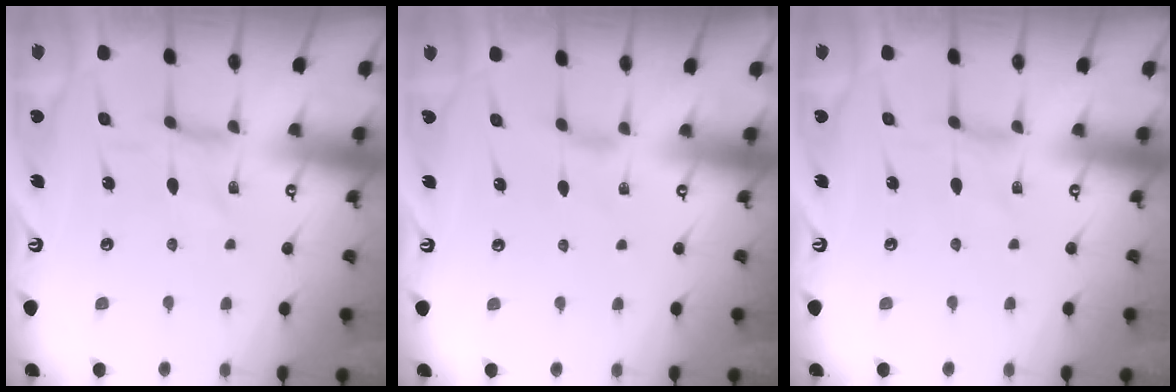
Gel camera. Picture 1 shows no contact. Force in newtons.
{"total": 0.0}
{"total": 0.0}